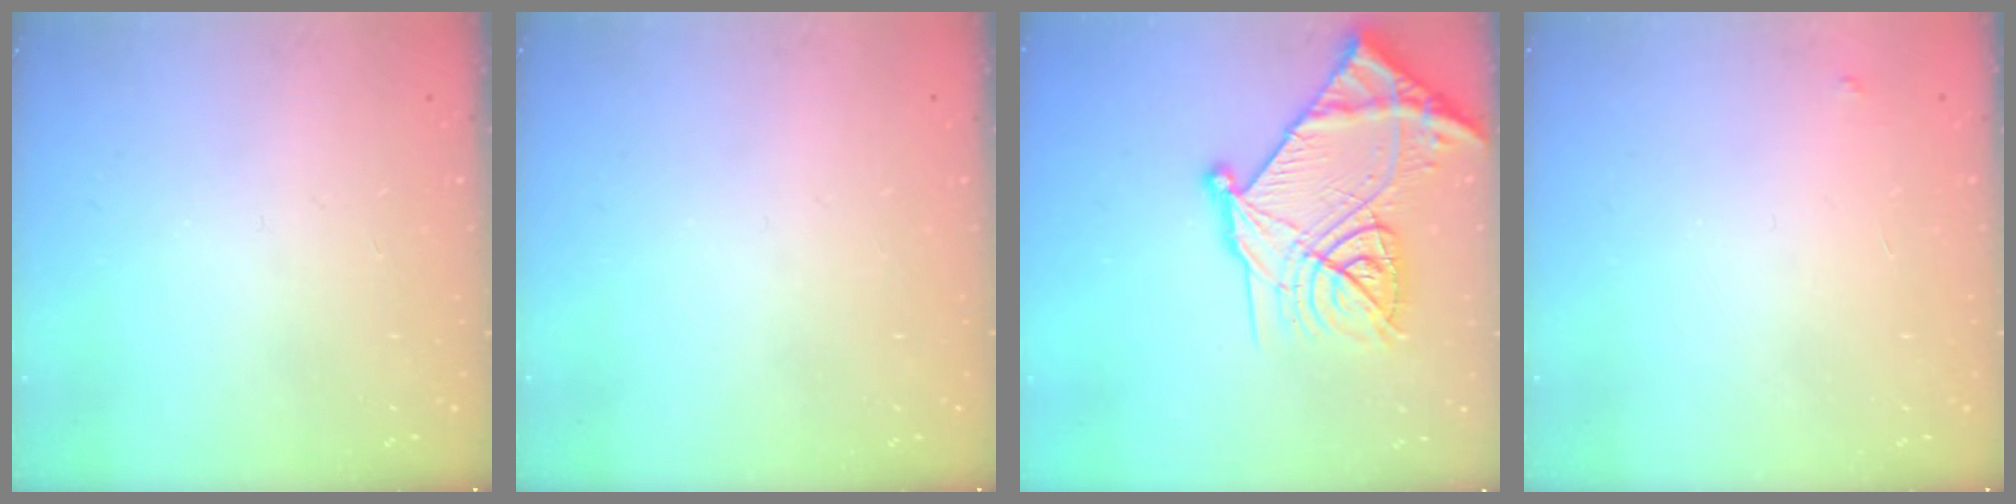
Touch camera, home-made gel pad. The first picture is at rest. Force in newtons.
{"total": 0.0}
{"total": 30.3, "press": 30.1, "slide": 3.2}
{"total": 4.0, "press": 4.0, "slide": 0.2}